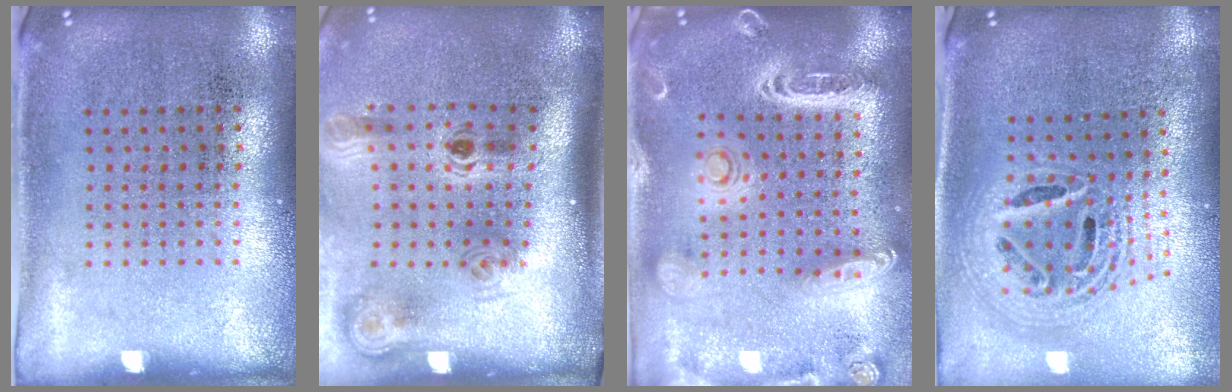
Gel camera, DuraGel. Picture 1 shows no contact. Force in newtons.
{"total": 2.2, "press": 1.4, "slide": 1.7}
{"total": 2.8, "press": 2.5, "slide": 1.4}
{"total": 2.3, "press": 1.8, "slide": 1.4}